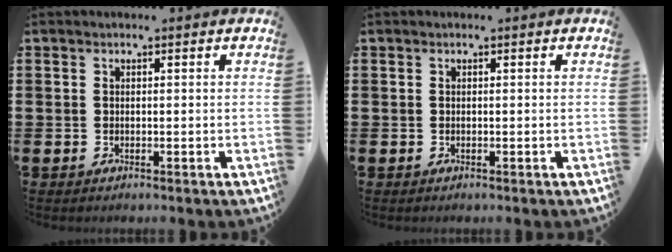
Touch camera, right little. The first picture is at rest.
{"total": 0.0}